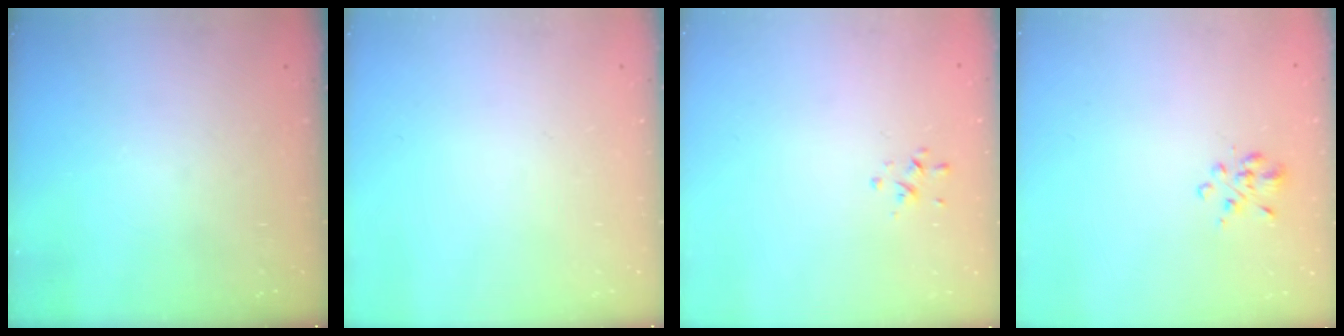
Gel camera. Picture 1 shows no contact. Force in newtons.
{"total": 0.0}
{"total": 0.6, "press": 0.3, "slide": 0.5}
{"total": 2.2, "press": 1.9, "slide": 1.1}